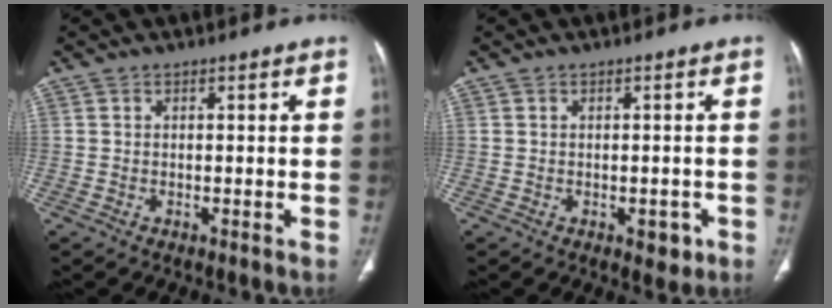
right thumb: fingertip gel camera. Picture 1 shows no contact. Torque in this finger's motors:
{"motor_torque": [0.50, -0.13, 0.25, -0.69, 0.05]}